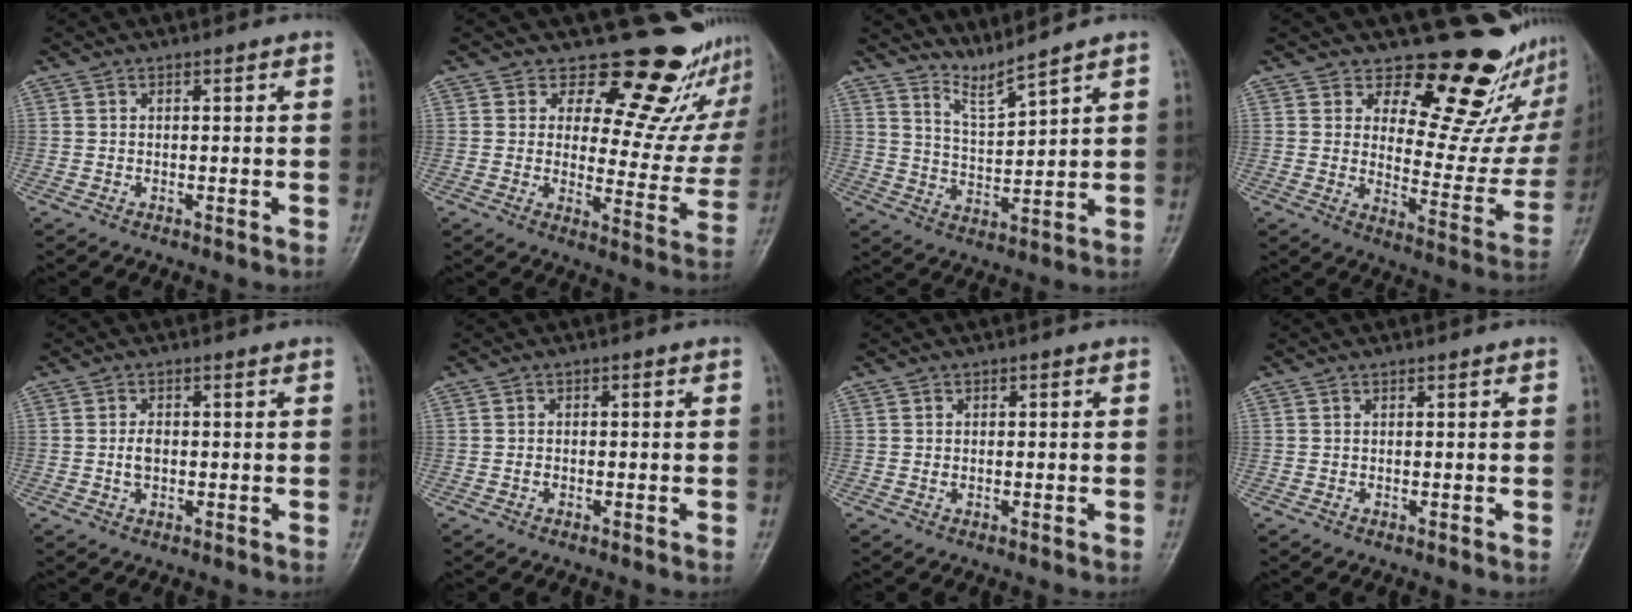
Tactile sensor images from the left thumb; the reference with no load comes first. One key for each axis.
{"total": 17.6, "fx": 15.3, "fy": 7.2, "fz": 4.9, "tx": 0.004, "ty": -0.130, "tz": 0.174}
{"total": 5.1, "fx": 4.8, "fy": -1.1, "fz": 1.2, "tx": -0.028, "ty": -0.060, "tz": 0.106}
{"total": 18.8, "fx": 15.7, "fy": 7.5, "fz": 7.2, "tx": -0.026, "ty": -0.137, "tz": 0.196}
{"total": 2.1, "fx": 0.0, "fy": 1.2, "fz": 1.7, "tx": -0.031, "ty": 0.002, "tz": 0.001}
{"total": 0.7, "fx": -0.3, "fy": 0.6, "fz": 0.3, "tx": 0.000, "ty": 0.005, "tz": -0.008}
{"total": 0.5, "fx": 0.0, "fy": 0.4, "fz": 0.3, "tx": -0.005, "ty": 0.003, "tz": -0.001}
{"total": 0.0}